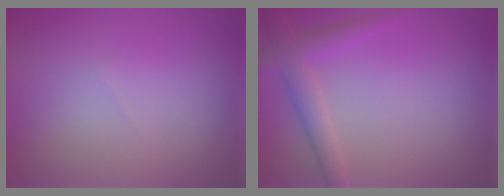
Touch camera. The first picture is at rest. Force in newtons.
{"total": 3.0, "press": 3.0, "slide": 0.0}